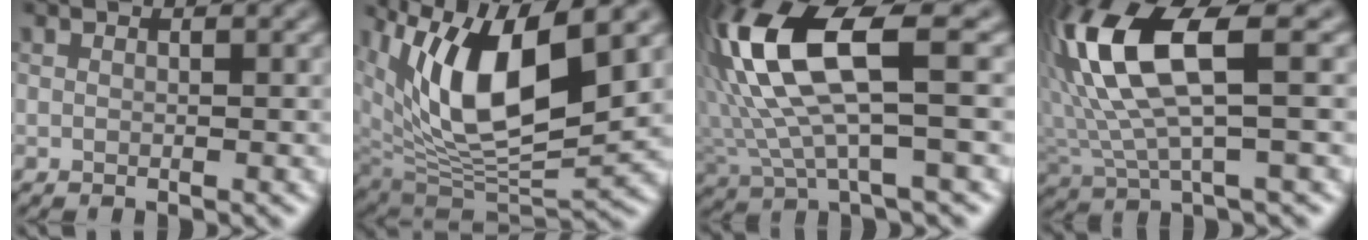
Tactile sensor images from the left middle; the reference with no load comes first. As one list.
[{"total": 10.5, "force": [3.4, 4.6, 8.8], "torque": [-0.147, -0.010, 0.068]}, {"total": 11.3, "force": [1.7, 3.7, 10.6], "torque": [-0.232, 0.011, 0.035]}, {"total": 10.1, "force": [1.5, 3.6, 9.4], "torque": [-0.207, 0.013, 0.029]}]